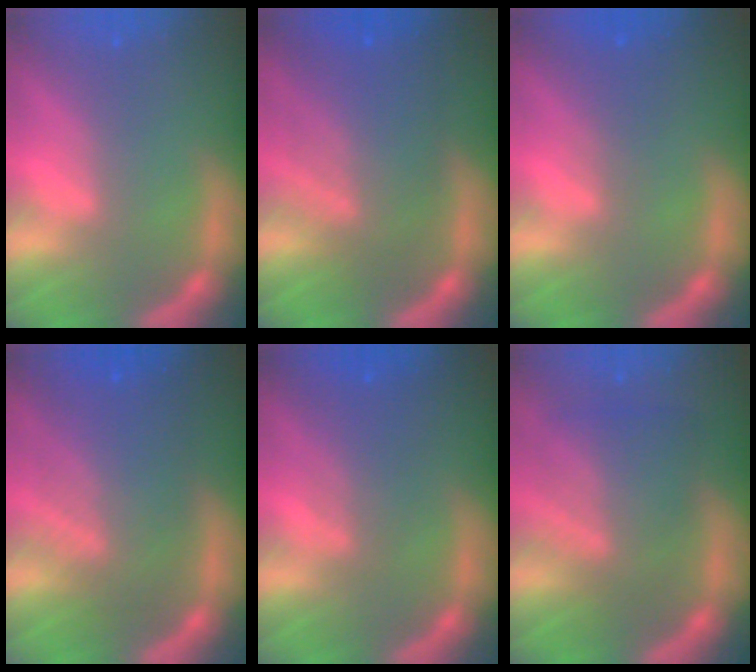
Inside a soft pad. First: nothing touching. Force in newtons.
{"total": 8.0}
{"total": 1.9}
{"total": 8.1}
{"total": 3.6}
{"total": 6.5}